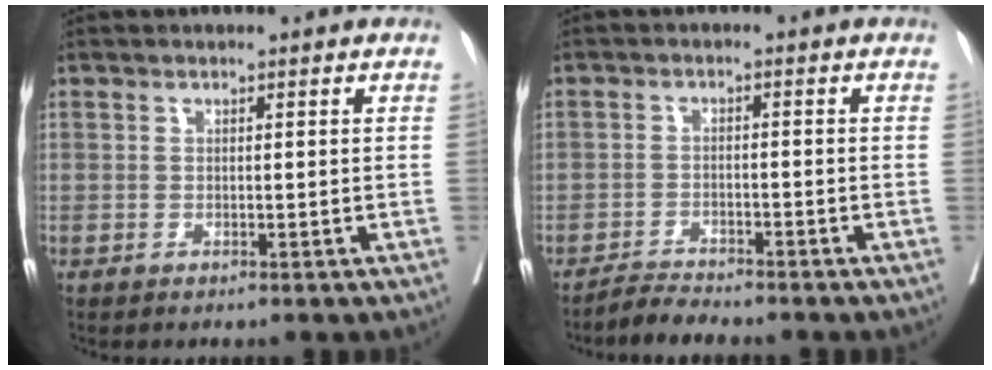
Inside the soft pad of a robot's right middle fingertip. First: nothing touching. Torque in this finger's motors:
{"motor_torque": [-0.28, -0.18, -0.17, -0.12]}